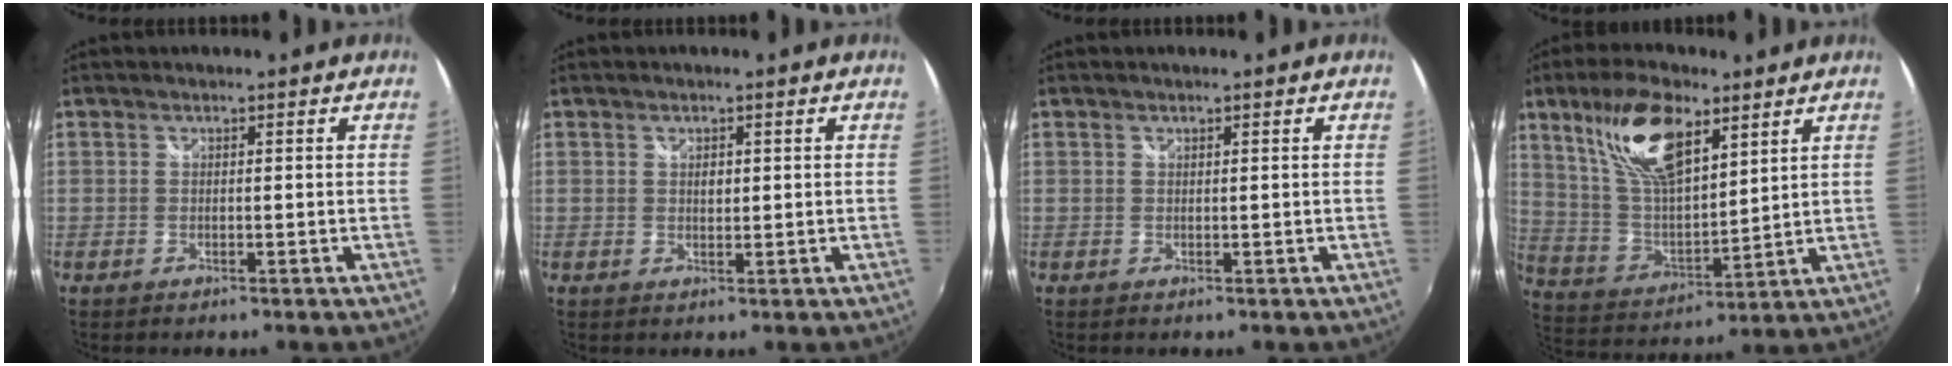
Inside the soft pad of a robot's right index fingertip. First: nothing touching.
{"total": 1.4, "force": [0.5, 1.0, 0.9], "torque": [-0.012, 0.002, 0.008]}
{"total": 0.0}
{"total": 16.7, "force": [9.2, 6.9, 12.2], "torque": [-0.235, 0.014, 0.182]}